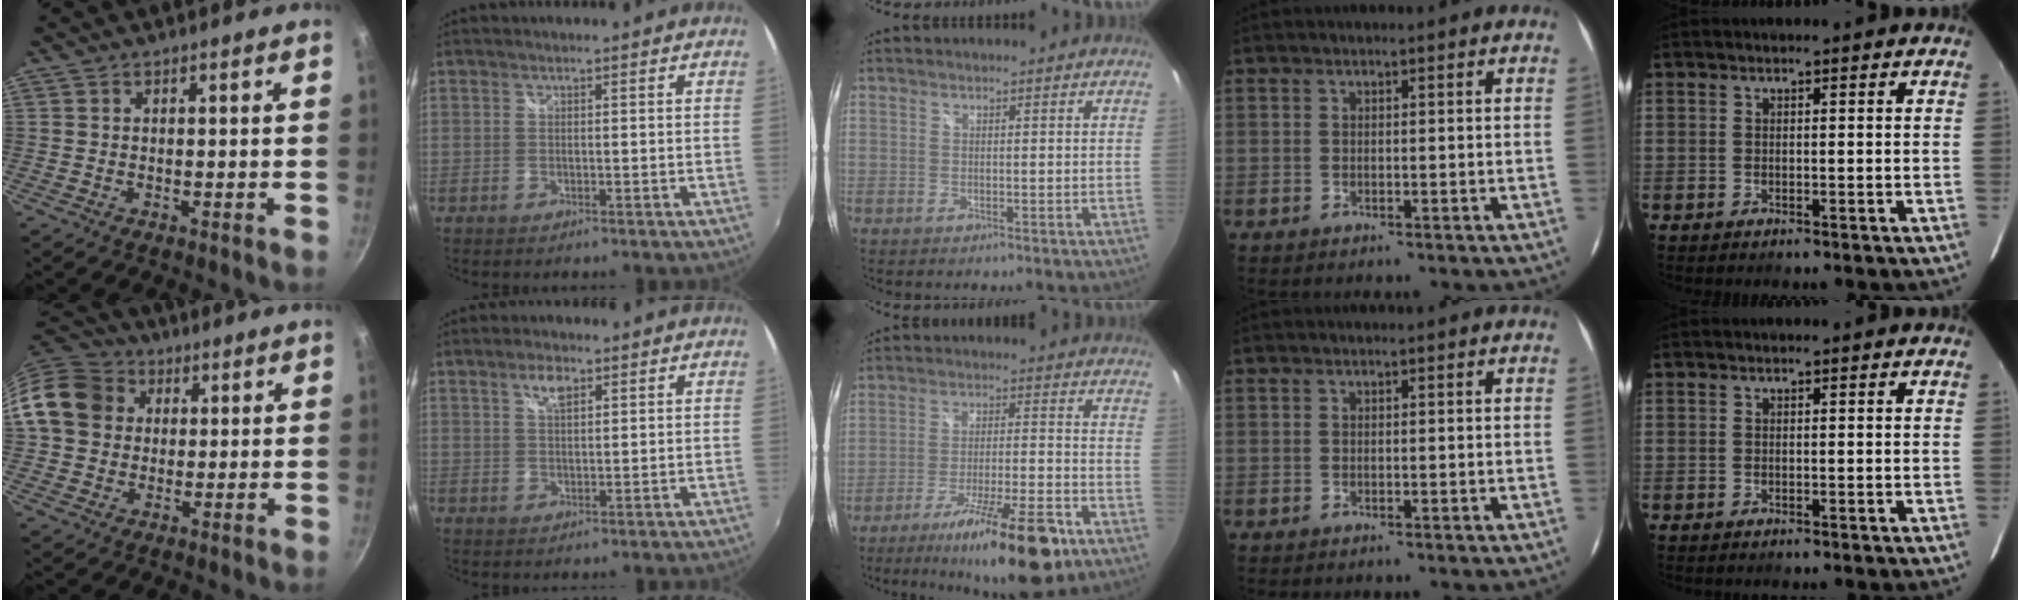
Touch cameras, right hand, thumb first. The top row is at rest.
{"thumb": {"total": 14.3, "force": [2.8, 12.1, 7.0], "torque": [-0.114, 0.026, 0.037]}, "index": {"total": 3.5, "force": [1.9, 1.4, 2.5], "torque": [-0.043, 0.006, 0.035]}, "middle": {"total": 16.8, "force": [-10.8, 3.0, 12.4], "torque": [-0.211, -0.022, -0.169]}}